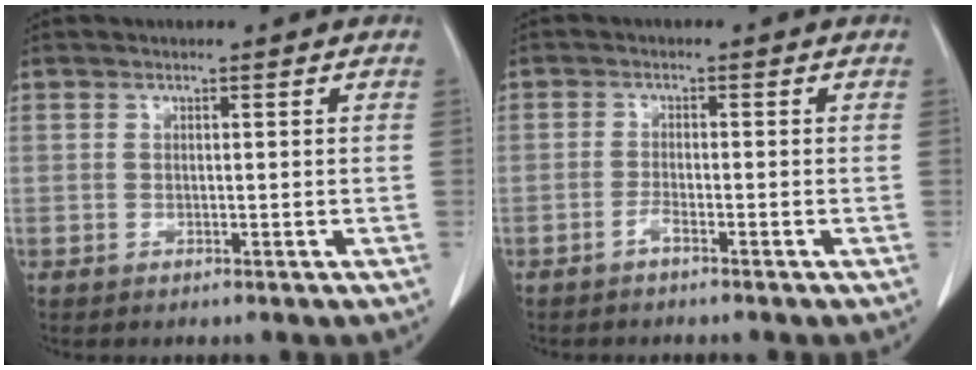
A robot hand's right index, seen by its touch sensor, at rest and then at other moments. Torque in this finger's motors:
{"motor_torque": [0.14, -0.11, 0.01, 0.00]}